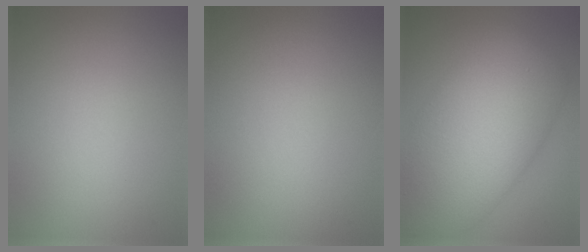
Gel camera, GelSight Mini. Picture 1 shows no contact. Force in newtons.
{"total": 0.0}
{"total": 12.9, "press": 12.9, "slide": 0.6}